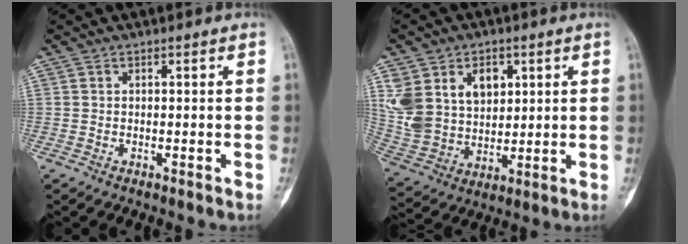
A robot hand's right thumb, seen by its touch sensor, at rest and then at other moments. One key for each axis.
{"total": 16.8, "fx": 5.4, "fy": 12.4, "fz": 9.9, "tx": -0.186, "ty": -0.005, "tz": 0.123}